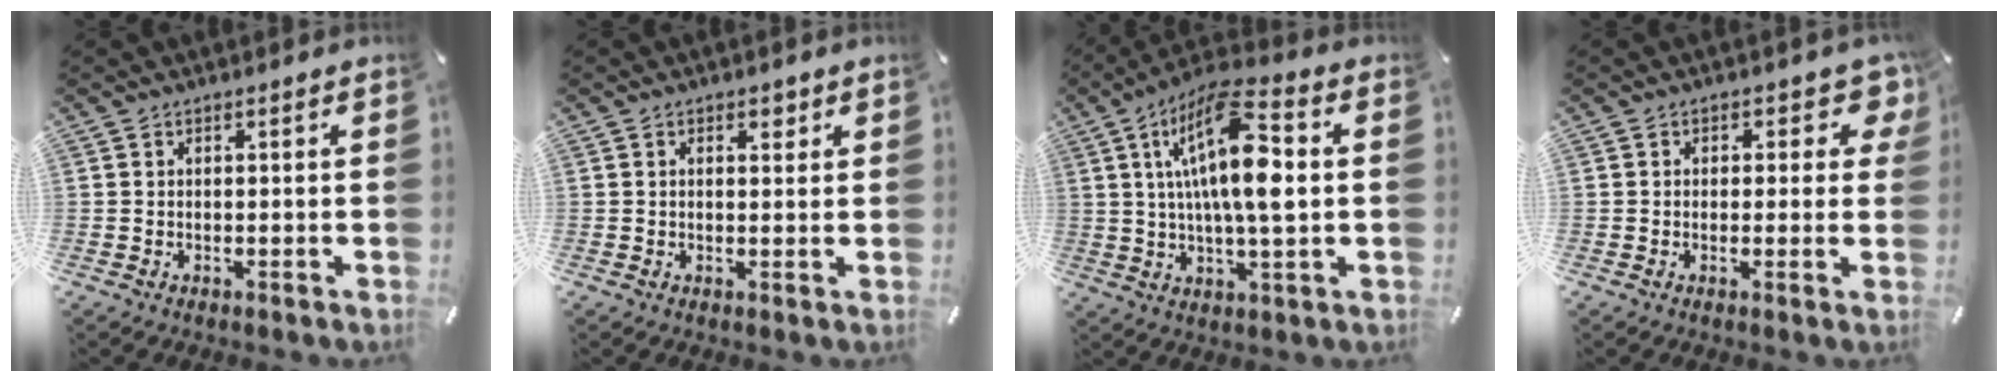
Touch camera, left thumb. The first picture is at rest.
{"total": 1.8, "force": [1.0, 1.2, 1.0], "torque": [-0.007, -0.001, 0.013]}
{"total": 17.4, "force": [3.7, 5.6, 16.0], "torque": [-0.307, -0.002, 0.053]}
{"total": 4.7, "force": [1.9, 3.3, 2.8], "torque": [-0.011, -0.010, 0.025]}